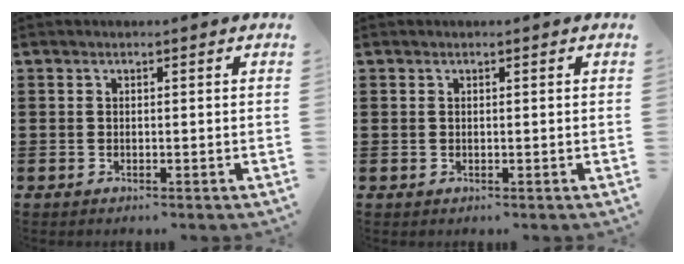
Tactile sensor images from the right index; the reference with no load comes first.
{"total": 0.0}